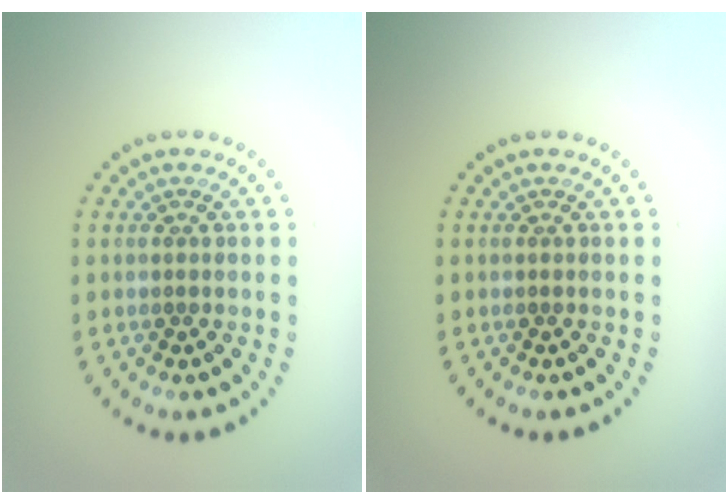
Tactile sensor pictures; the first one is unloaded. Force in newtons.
{"total": 0.0}